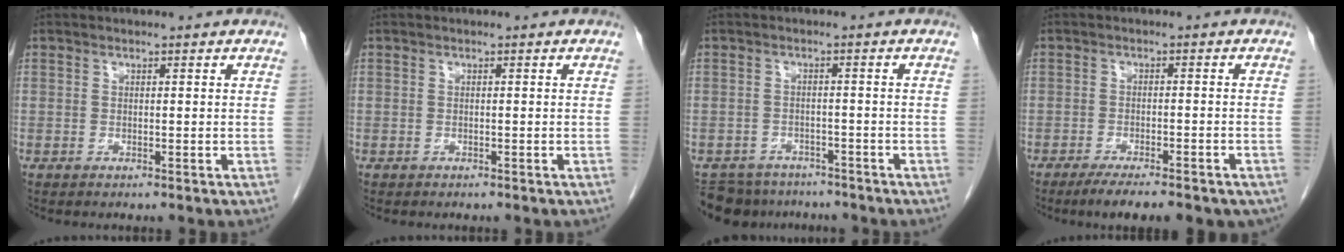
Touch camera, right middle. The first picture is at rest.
{"total": 0.0}
{"total": 7.7, "force": [-6.8, 3.6, 0.6], "torque": [-0.006, 0.002, -0.092]}
{"total": 10.4, "force": [-8.1, 2.7, 6.0], "torque": [-0.072, -0.005, -0.107]}